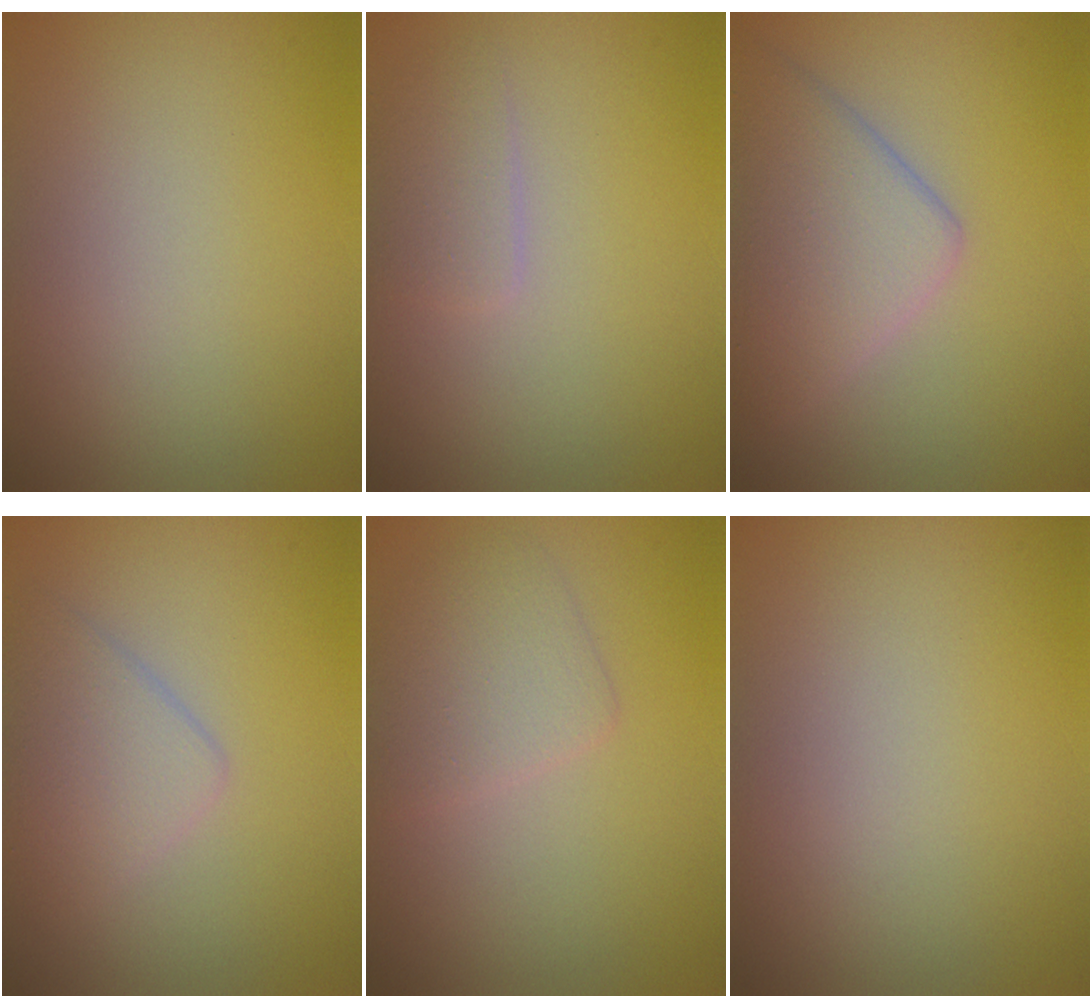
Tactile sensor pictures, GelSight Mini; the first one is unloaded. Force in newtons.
{"total": 1.8, "press": 1.8, "slide": 0.0}
{"total": 5.9, "press": 5.8, "slide": 0.3}
{"total": 2.7, "press": 2.7, "slide": 0.2}
{"total": 2.9, "press": 2.9, "slide": 0.2}
{"total": 0.0}